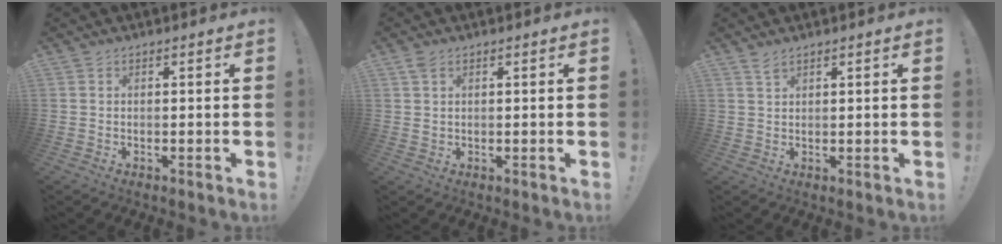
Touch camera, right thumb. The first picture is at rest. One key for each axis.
{"total": 2.2, "fx": 1.3, "fy": 1.2, "fz": 1.2, "tx": -0.026, "ty": 0.002, "tz": 0.025}
{"total": 2.3, "fx": 1.9, "fy": 0.4, "fz": 1.2, "tx": -0.017, "ty": -0.008, "tz": 0.034}